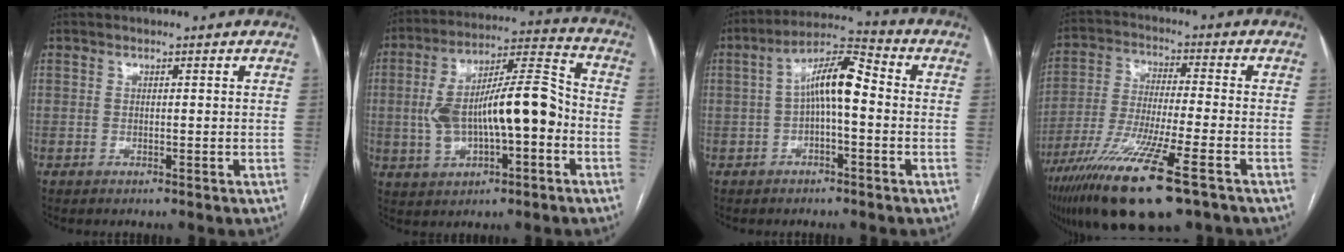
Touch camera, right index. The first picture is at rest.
{"total": 15.8, "force": [-2.1, 4.8, 14.9], "torque": [-0.271, 0.034, -0.027]}
{"total": 8.4, "force": [-0.1, 2.1, 8.1], "torque": [-0.146, 0.034, -0.005]}
{"total": 17.1, "force": [-10.3, 1.4, 13.5], "torque": [-0.259, -0.049, -0.185]}